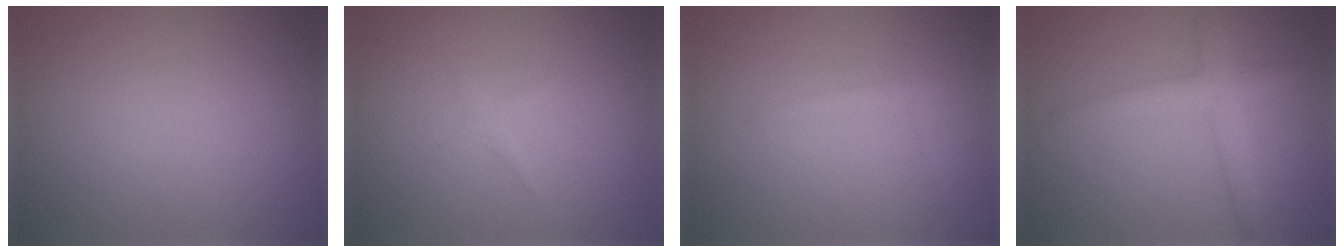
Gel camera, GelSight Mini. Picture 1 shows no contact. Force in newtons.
{"total": 0.6, "press": 0.6, "slide": 0.0}
{"total": 1.0, "press": 1.0, "slide": 0.1}
{"total": 2.6, "press": 2.6, "slide": 0.2}